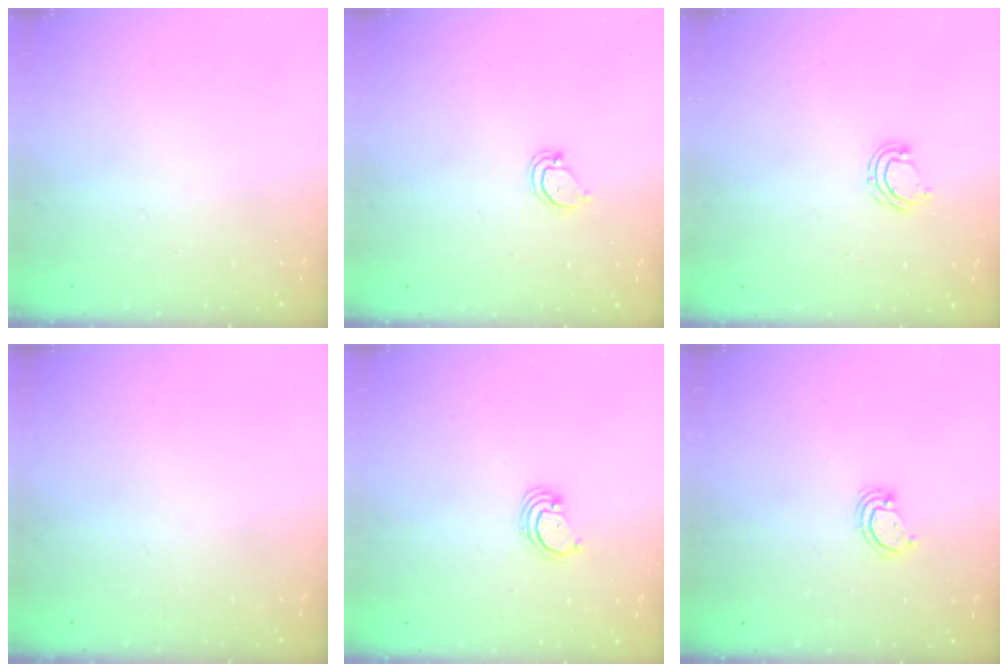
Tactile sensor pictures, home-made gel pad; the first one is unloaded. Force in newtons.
{"total": 3.4, "press": 3.3, "slide": 0.5}
{"total": 5.6, "press": 5.4, "slide": 1.4}
{"total": 0.0}
{"total": 2.8, "press": 2.8, "slide": 0.2}
{"total": 3.7, "press": 3.7, "slide": 0.3}